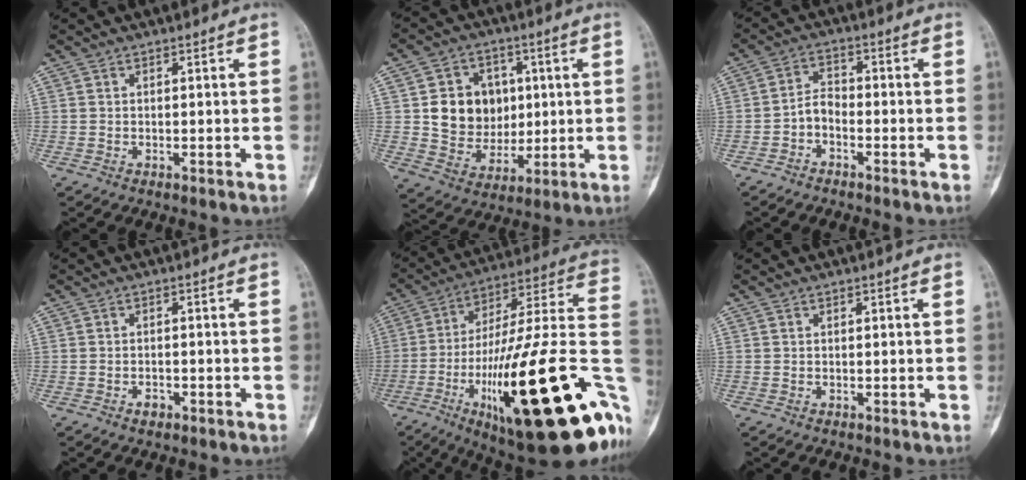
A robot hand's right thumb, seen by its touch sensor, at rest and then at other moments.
{"total": 12.7, "force": [1.9, 10.9, 6.3], "torque": [-0.056, -0.005, 0.044]}
{"total": 3.6, "force": [-1.8, 2.2, 2.2], "torque": [-0.034, 0.025, -0.043]}
{"total": 1.6, "force": [-1.0, 1.0, 0.8], "torque": [-0.012, 0.008, -0.014]}
{"total": 38.5, "force": [-11.7, 10.2, 35.2], "torque": [-0.469, 0.034, -0.177]}
{"total": 0.0}